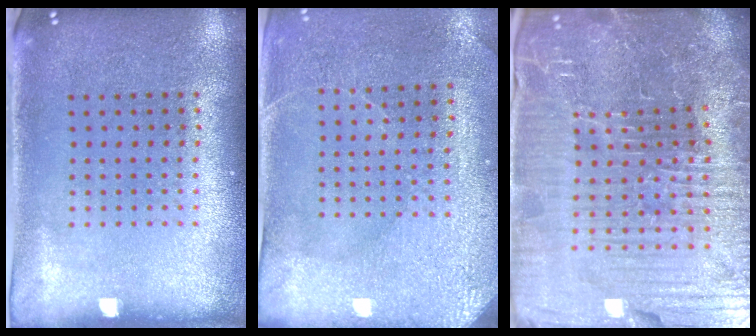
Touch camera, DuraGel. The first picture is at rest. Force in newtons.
{"total": 2.9, "press": 2.8, "slide": 0.7}
{"total": 7.4, "press": 6.6, "slide": 3.3}